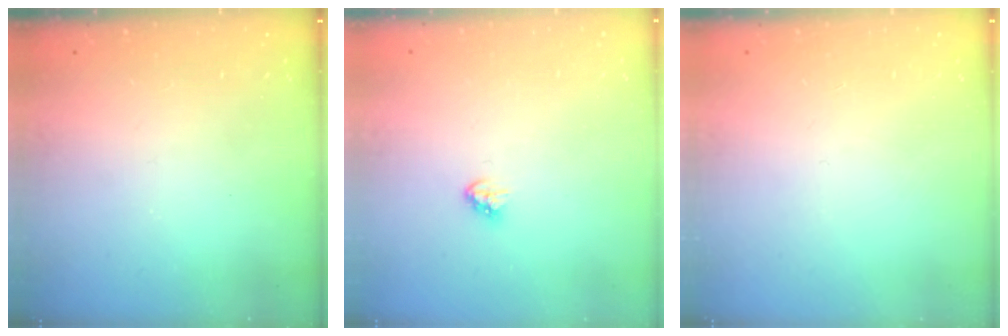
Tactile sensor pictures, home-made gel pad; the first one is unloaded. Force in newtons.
{"total": 3.4, "press": 3.4, "slide": 0.5}
{"total": 0.0}